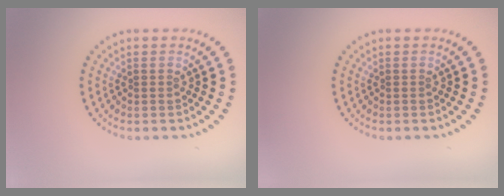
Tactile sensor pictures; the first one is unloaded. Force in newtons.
{"total": 0.0}